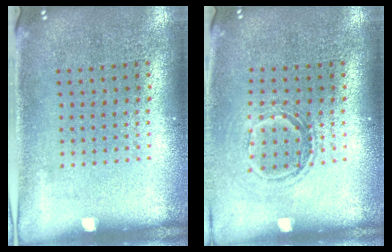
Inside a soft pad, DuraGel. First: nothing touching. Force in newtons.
{"total": 1.3, "press": 1.1, "slide": 0.7}